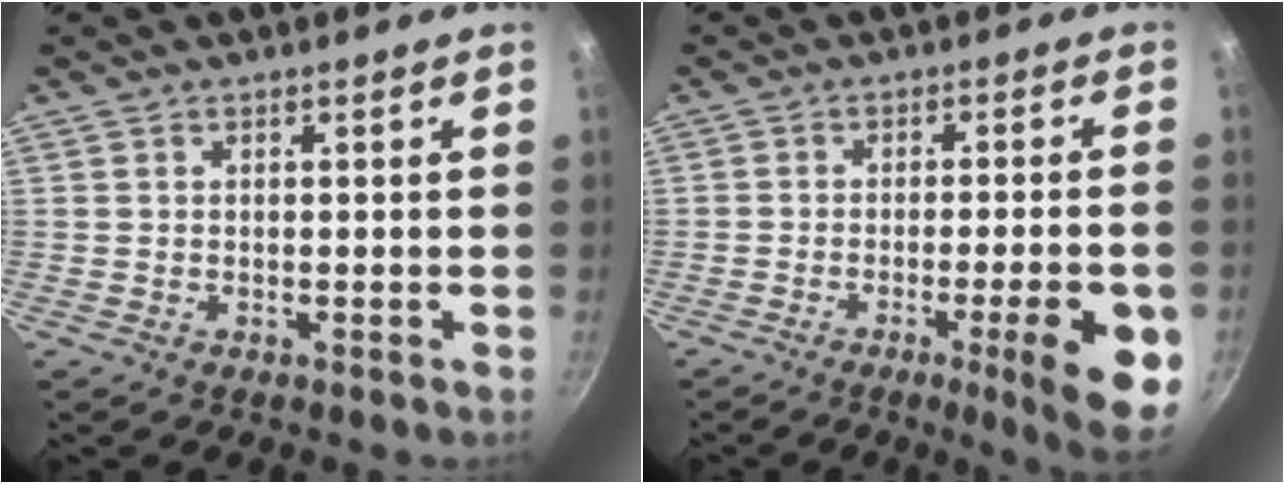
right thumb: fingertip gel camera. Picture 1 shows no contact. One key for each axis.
{"total": 12.2, "fx": -4.3, "fy": 2.0, "fz": 11.2, "tx": -0.135, "ty": 0.015, "tz": -0.055}